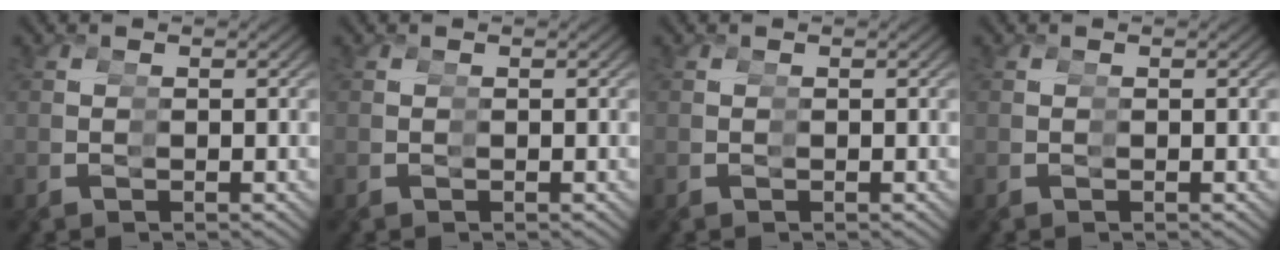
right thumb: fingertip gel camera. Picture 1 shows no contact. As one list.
[{"total": 0.0}, {"total": 0.0}, {"total": 0.0}]